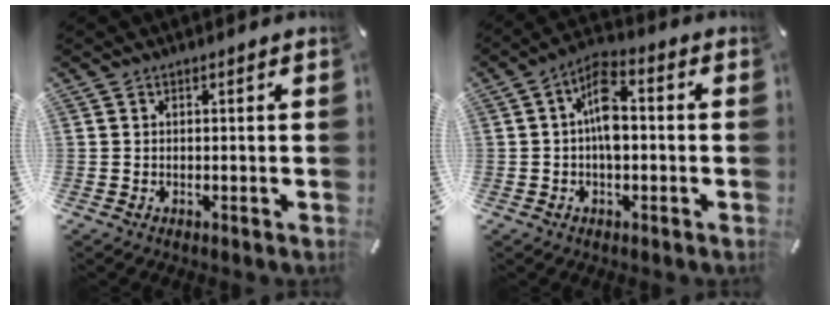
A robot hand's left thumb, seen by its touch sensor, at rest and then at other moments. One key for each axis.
{"total": 8.0, "fx": -0.7, "fy": 4.1, "fz": 6.8, "tx": -0.117, "ty": 0.016, "tz": -0.010}